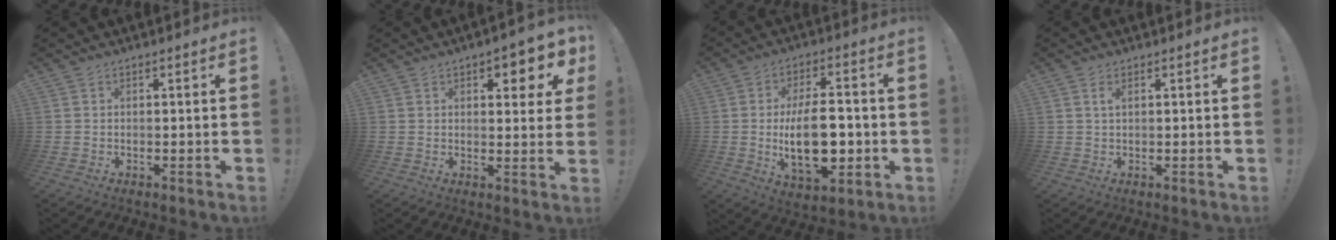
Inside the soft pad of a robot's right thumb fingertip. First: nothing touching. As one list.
[{"total": 6.0, "force": [3.0, 2.2, 4.6], "torque": [-0.051, -0.019, 0.046]}, {"total": 18.4, "force": [-2.2, 9.3, 15.7], "torque": [-0.269, -0.006, -0.036]}, {"total": 1.5, "force": [0.6, 0.5, 1.3], "torque": [-0.027, 0.001, 0.010]}]